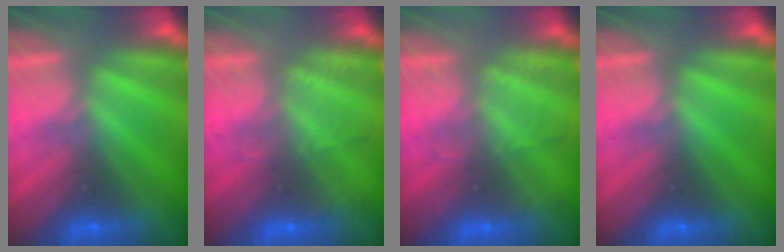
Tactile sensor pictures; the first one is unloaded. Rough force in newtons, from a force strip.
{"total": 2.0}
{"total": 2.0}
{"total": 0.0}